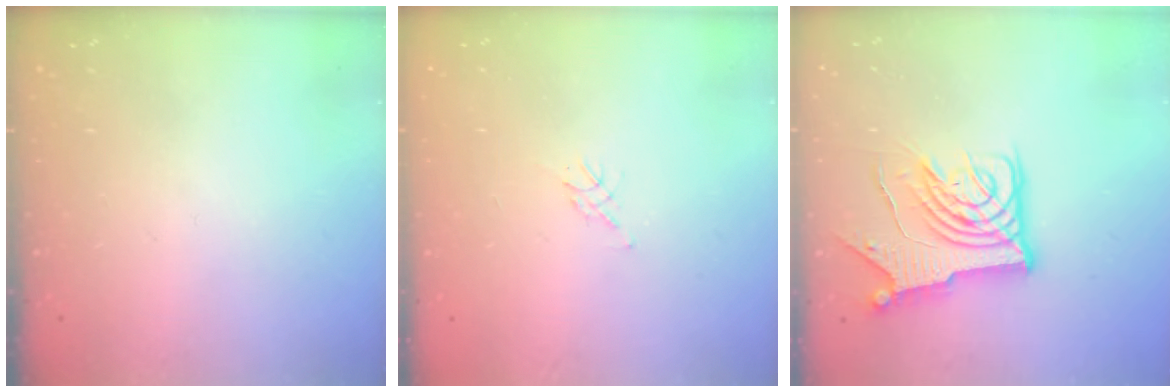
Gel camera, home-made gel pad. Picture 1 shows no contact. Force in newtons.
{"total": 4.8, "press": 4.8, "slide": 0.7}
{"total": 12.6, "press": 12.6, "slide": 1.4}